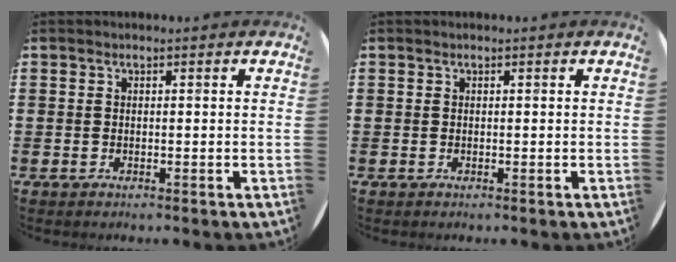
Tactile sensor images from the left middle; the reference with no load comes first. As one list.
[{"total": 0.0}]